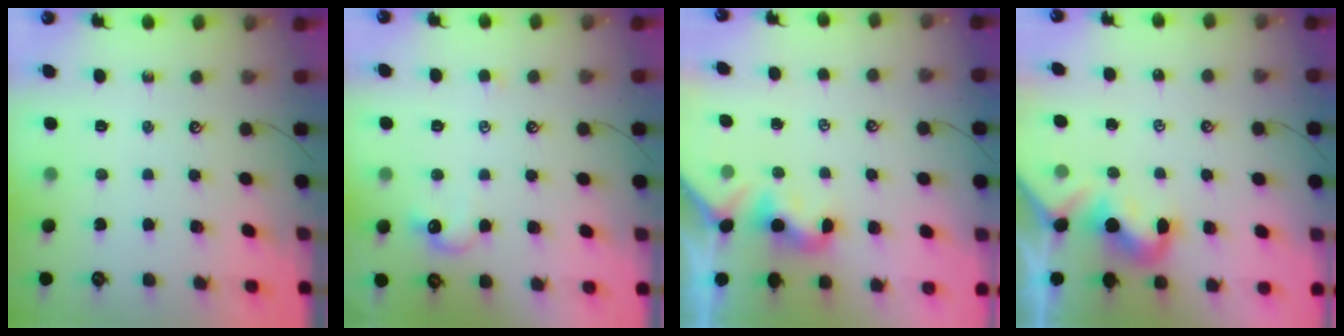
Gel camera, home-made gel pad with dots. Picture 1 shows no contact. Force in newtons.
{"total": 1.9, "press": 1.8, "slide": 0.6}
{"total": 1.9, "press": 1.8, "slide": 0.5}
{"total": 1.5, "press": 1.4, "slide": 0.3}